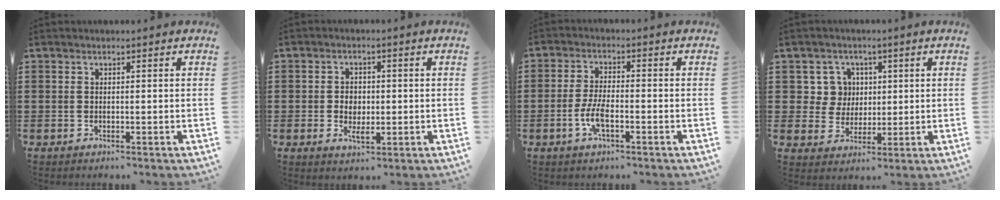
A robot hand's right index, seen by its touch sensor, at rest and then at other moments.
{"total": 3.1, "force": [-0.4, 2.2, 2.2], "torque": [-0.031, -0.002, -0.013]}
{"total": 4.7, "force": [-1.8, 1.7, 4.0], "torque": [-0.095, -0.003, -0.040]}
{"total": 5.9, "force": [1.5, 5.5, 1.2], "torque": [-0.043, 0.014, 0.026]}